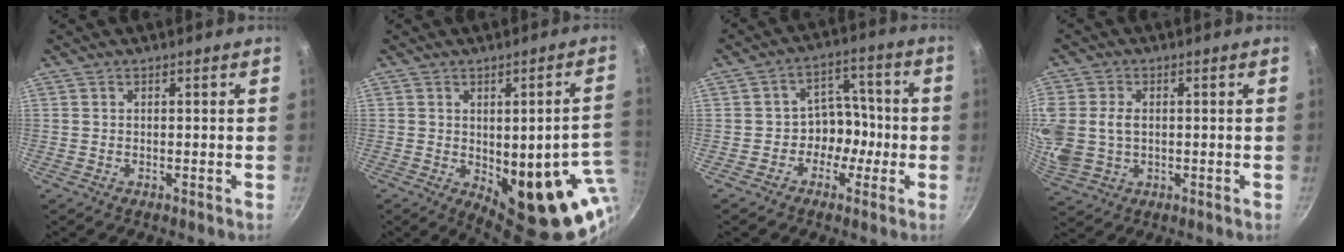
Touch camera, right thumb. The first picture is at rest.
{"total": 19.6, "force": [-2.4, 8.7, 17.4], "torque": [-0.154, -0.019, -0.012]}
{"total": 7.4, "force": [-2.4, 6.1, 3.6], "torque": [0.002, 0.041, -0.043]}
{"total": 14.0, "force": [0.8, 10.9, 8.7], "torque": [-0.219, 0.010, 0.023]}